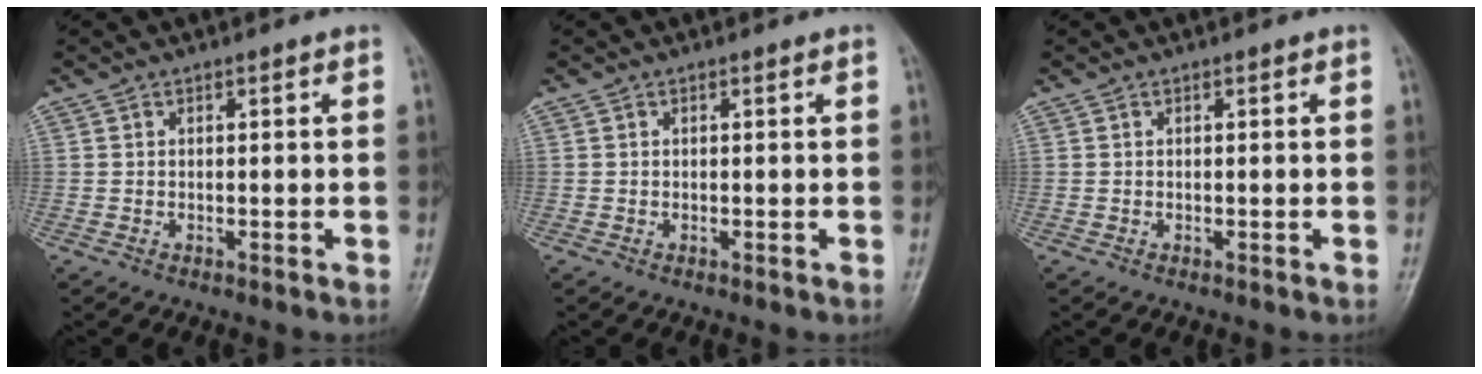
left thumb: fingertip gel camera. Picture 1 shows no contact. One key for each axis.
{"total": 0.0}
{"total": 0.0}